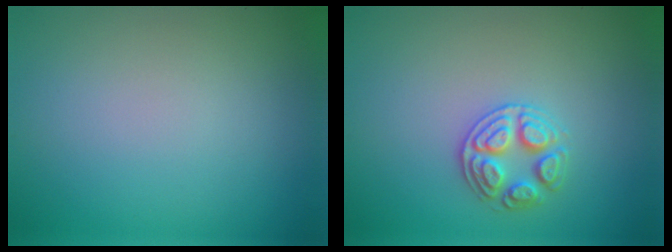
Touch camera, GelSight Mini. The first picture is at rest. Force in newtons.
{"total": 2.7, "press": 2.6, "slide": 0.4}